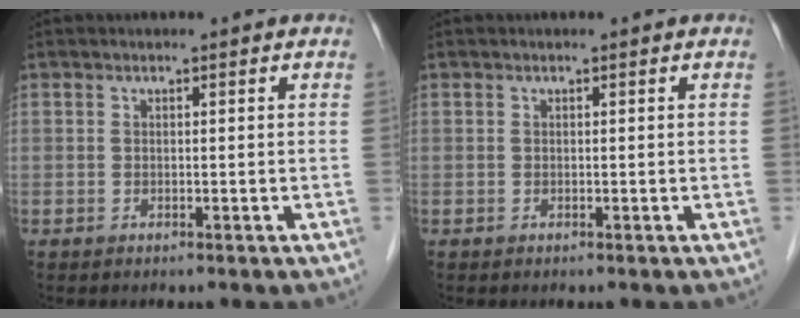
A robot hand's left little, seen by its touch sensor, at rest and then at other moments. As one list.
[{"total": 0.0}]